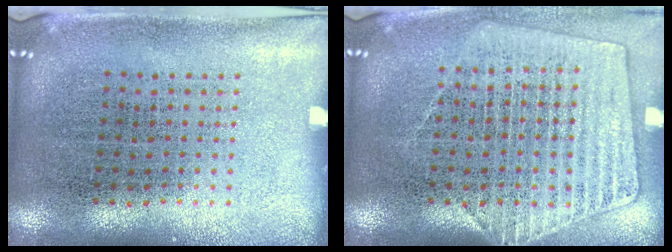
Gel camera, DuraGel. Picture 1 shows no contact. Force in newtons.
{"total": 1.3, "press": 1.2, "slide": 0.5}